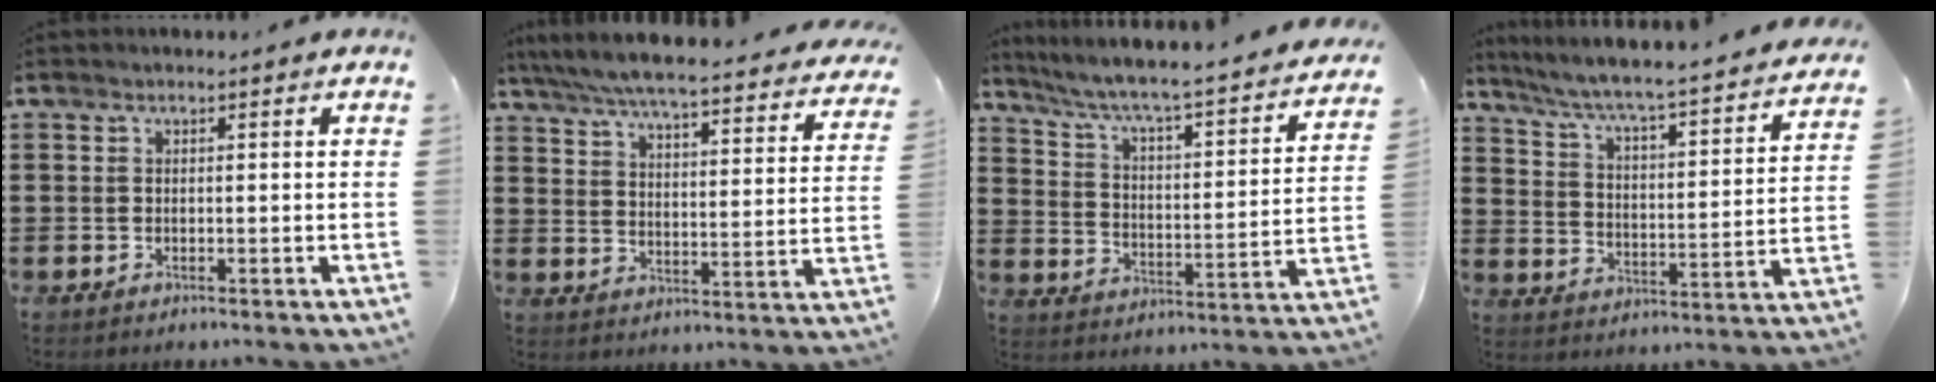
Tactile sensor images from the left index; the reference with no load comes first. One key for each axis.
{"total": 5.9, "fx": 5.5, "fy": -0.4, "fz": 2.2, "tx": -0.068, "ty": -0.042, "tz": 0.090}
{"total": 4.5, "fx": 3.7, "fy": -0.1, "fz": 2.6, "tx": -0.070, "ty": -0.042, "tz": 0.049}
{"total": 4.5, "fx": 3.9, "fy": -0.4, "fz": 2.1, "tx": -0.063, "ty": -0.045, "tz": 0.053}